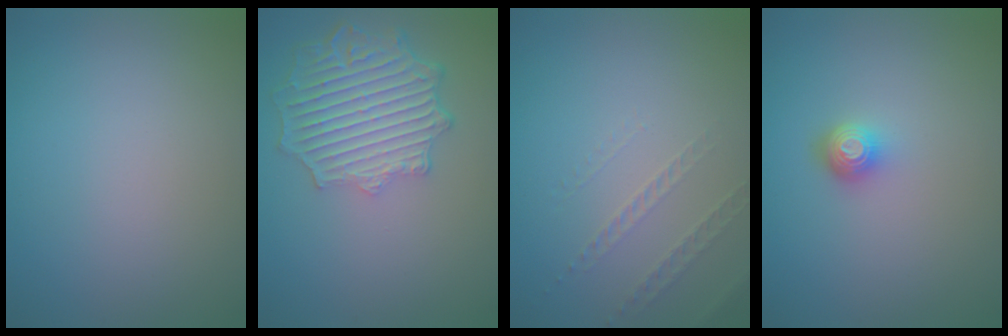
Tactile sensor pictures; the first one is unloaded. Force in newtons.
{"total": 6.9, "press": 5.5, "slide": 4.2}
{"total": 1.1, "press": 0.6, "slide": 0.9}
{"total": 1.9, "press": 1.4, "slide": 1.3}